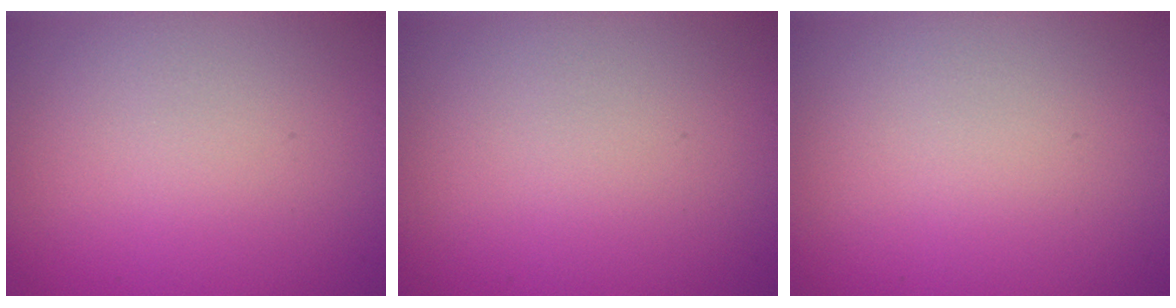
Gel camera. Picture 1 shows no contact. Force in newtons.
{"total": 0.0}
{"total": 0.0}